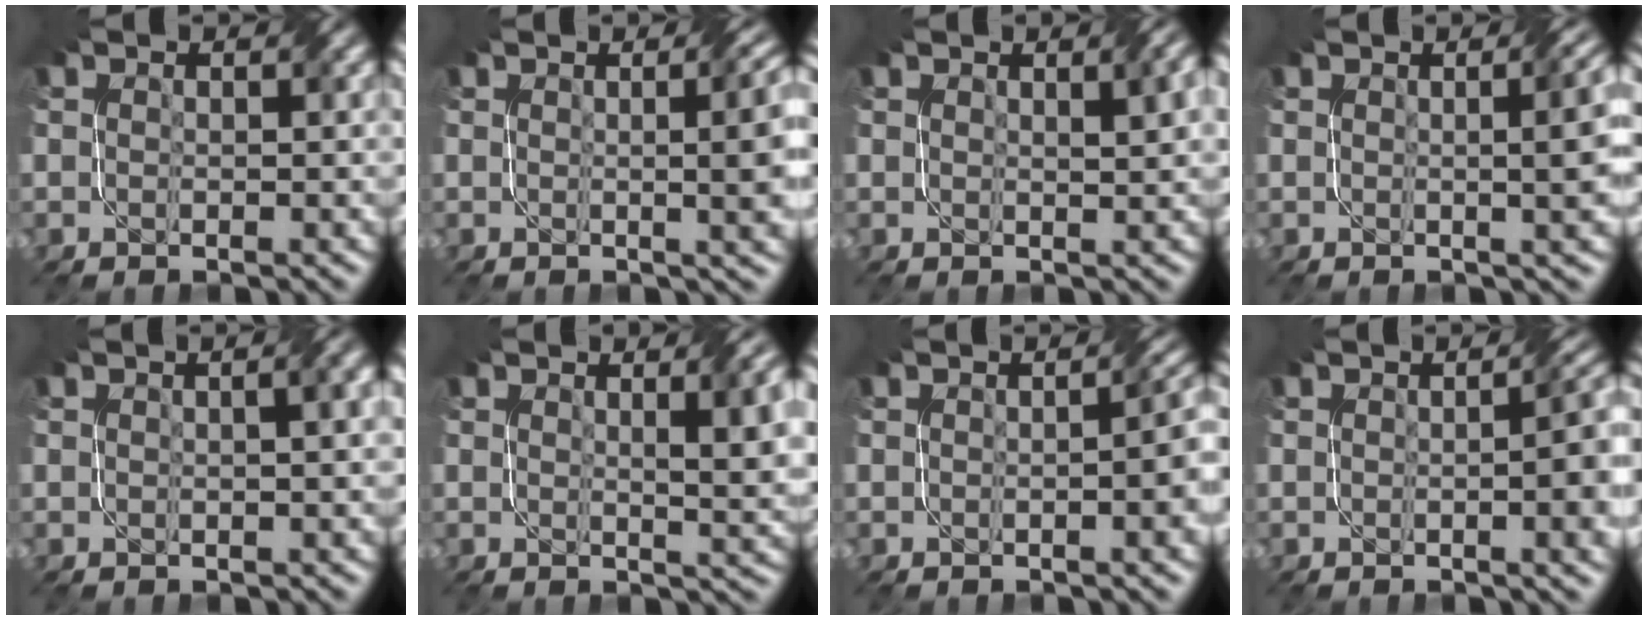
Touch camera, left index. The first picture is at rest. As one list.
[{"total": 8.9, "force": [0.9, 3.8, 8.1], "torque": [-0.041, 0.016, 0.007]}, {"total": 3.0, "force": [1.4, 0.9, 2.5], "torque": [-0.023, 0.006, 0.023]}, {"total": 8.1, "force": [0.9, 3.5, 7.3], "torque": [-0.030, 0.025, 0.002]}, {"total": 4.6, "force": [1.4, 2.1, 3.8], "torque": [-0.026, 0.027, -0.003]}, {"total": 6.2, "force": [1.9, 2.0, 5.5], "torque": [-0.049, 0.002, 0.031]}, {"total": 5.0, "force": [-0.2, 1.7, 4.7], "torque": [-0.032, 0.011, 0.000]}, {"total": 8.1, "force": [0.0, 3.1, 7.4], "torque": [-0.044, 0.015, -0.005]}]